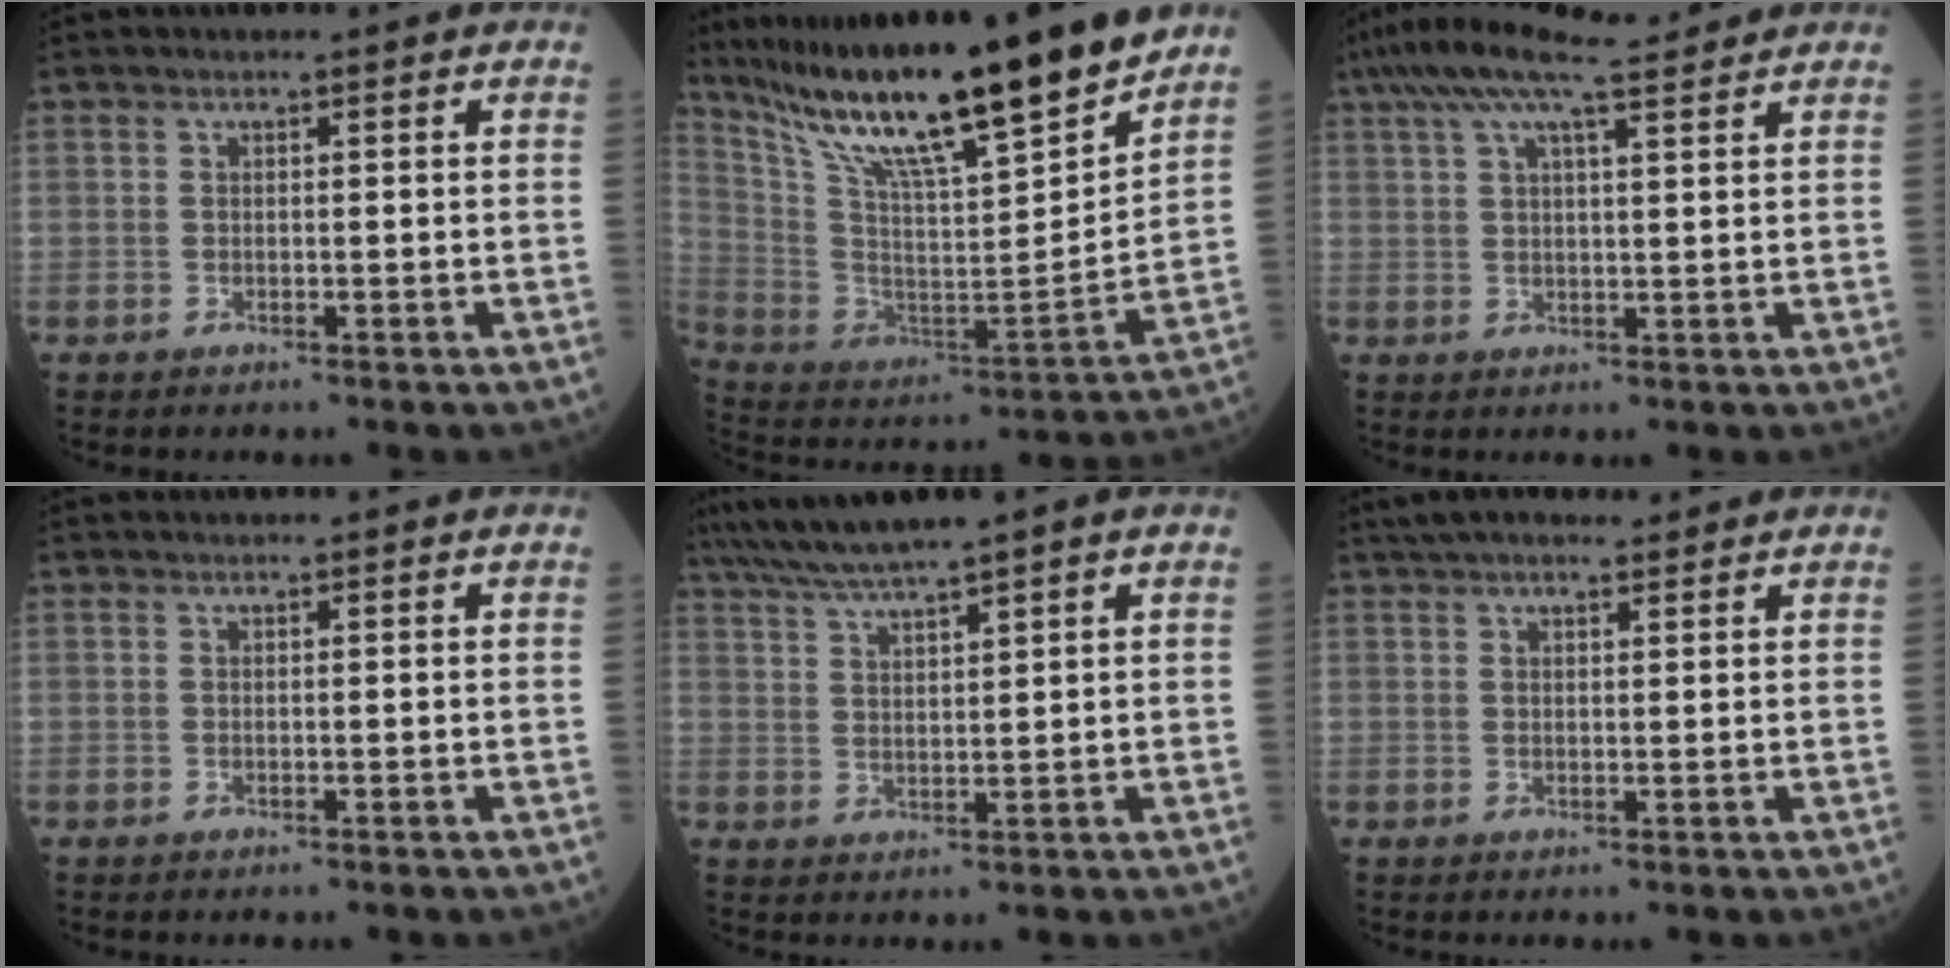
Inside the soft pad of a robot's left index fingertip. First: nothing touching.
{"total": 23.9, "force": [19.1, 1.5, 14.3], "torque": [-0.255, -0.017, 0.322]}
{"total": 11.5, "force": [9.2, 1.0, 6.7], "torque": [-0.125, 0.040, 0.144]}
{"total": 0.0}
{"total": 7.1, "force": [5.6, -0.7, 4.3], "torque": [-0.084, 0.022, 0.105]}
{"total": 6.9, "force": [5.8, 1.5, 3.4], "torque": [-0.052, 0.035, 0.095]}